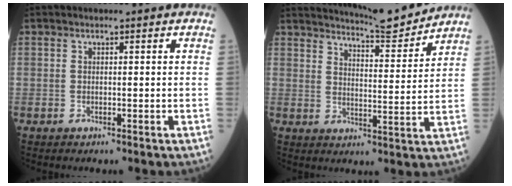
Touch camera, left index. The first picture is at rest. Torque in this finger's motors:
{"motor_torque": [0.59, -0.67, 0.04, 0.06]}